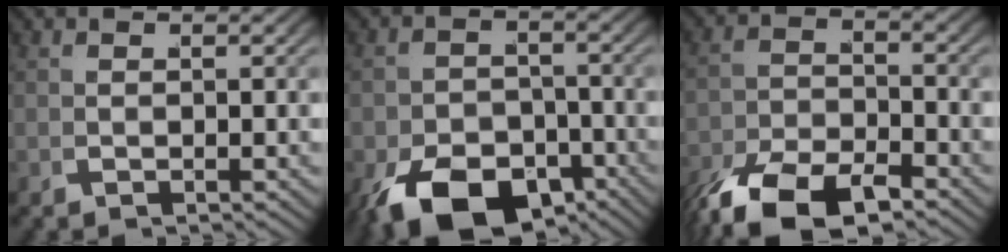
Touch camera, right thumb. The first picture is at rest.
{"total": 9.6, "force": [-6.0, 5.3, 5.3], "torque": [-0.067, -0.032, -0.084]}
{"total": 6.6, "force": [-5.5, 1.9, 3.0], "torque": [-0.028, -0.004, -0.097]}